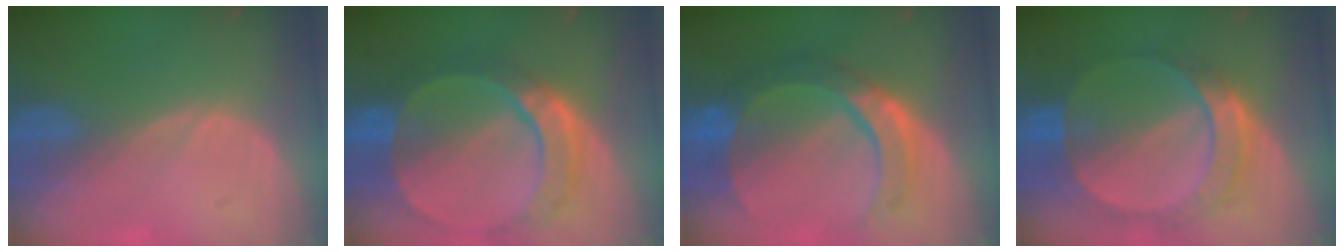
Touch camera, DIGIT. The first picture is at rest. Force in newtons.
{"total": 10.2, "press": 8.6, "slide": 5.5}
{"total": 8.5, "press": 8.5, "slide": 0.5}
{"total": 8.5, "press": 7.7, "slide": 3.5}